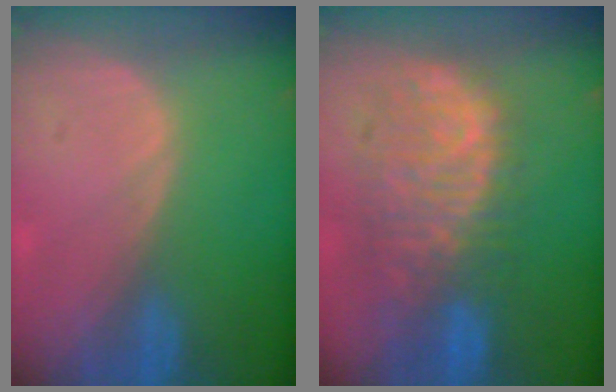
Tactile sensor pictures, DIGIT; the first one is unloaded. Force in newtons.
{"total": 11.0, "press": 9.6, "slide": 5.5}